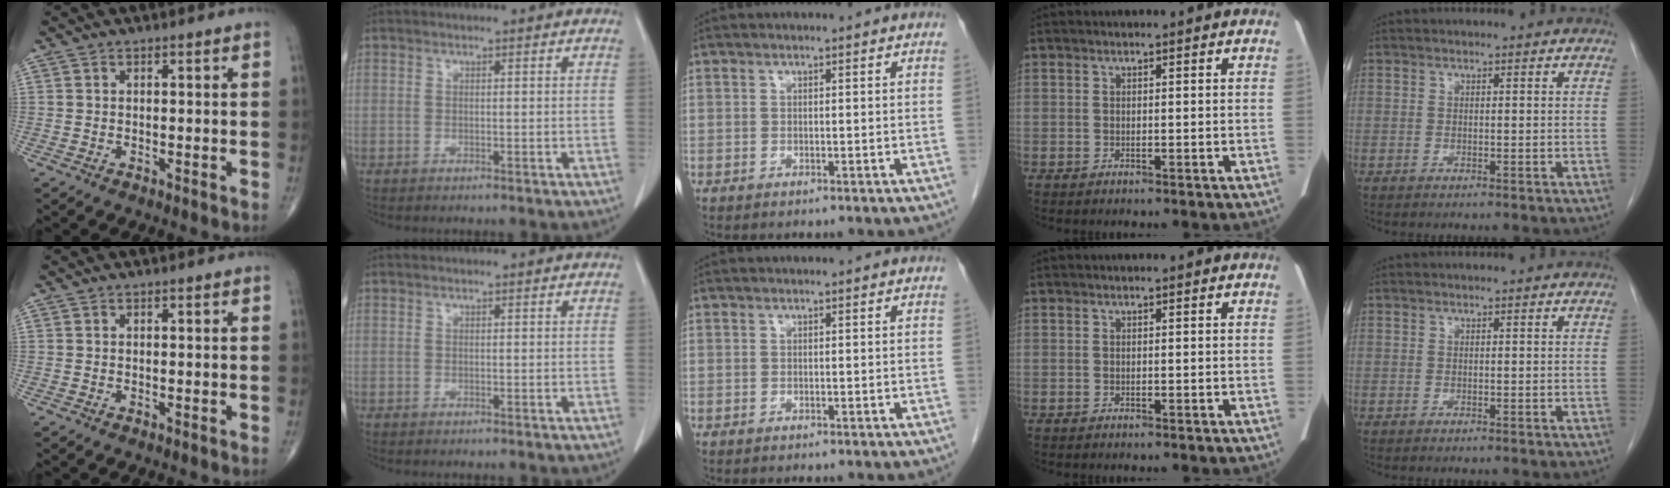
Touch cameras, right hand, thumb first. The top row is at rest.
{}